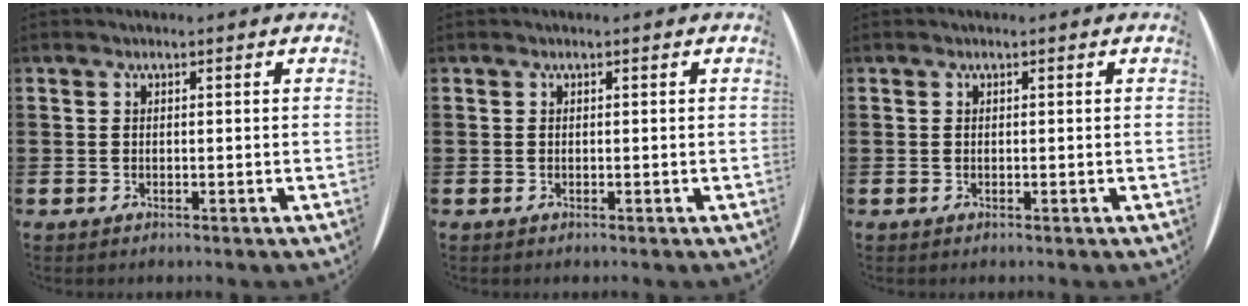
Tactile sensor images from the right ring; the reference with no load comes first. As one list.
[{"total": 0.0}, {"total": 0.0}]